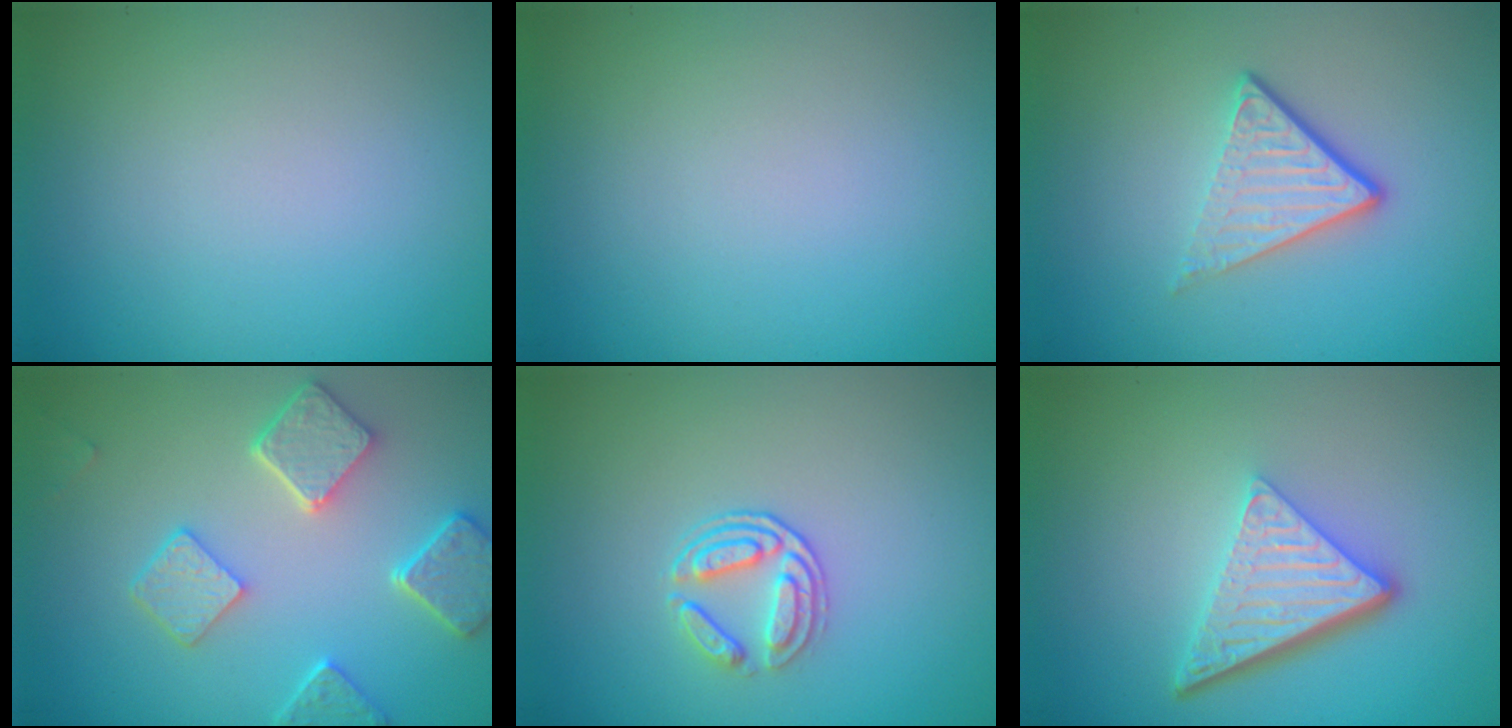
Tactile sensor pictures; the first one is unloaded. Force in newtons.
{"total": 0.0}
{"total": 3.7, "press": 2.4, "slide": 2.8}
{"total": 5.5, "press": 4.4, "slide": 3.4}
{"total": 2.4, "press": 1.9, "slide": 1.5}
{"total": 5.3, "press": 3.6, "slide": 3.8}